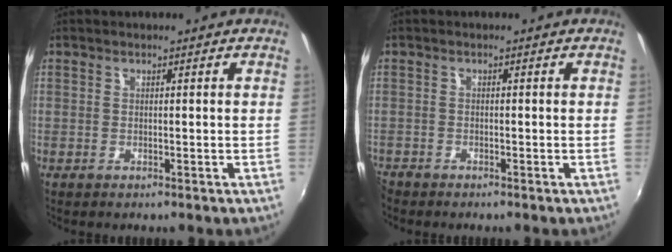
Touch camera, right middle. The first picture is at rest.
{"total": 1.8, "force": [-1.7, 0.3, 0.2], "torque": [-0.011, -0.010, -0.038]}